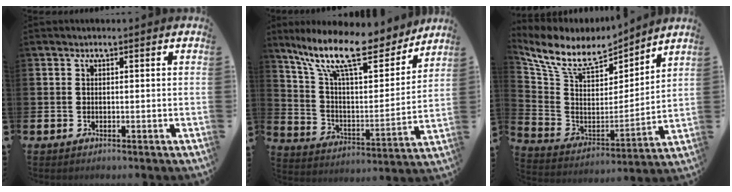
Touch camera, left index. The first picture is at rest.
{"total": 14.5, "force": [11.2, 4.5, 8.1], "torque": [-0.178, -0.064, 0.190]}
{"total": 9.9, "force": [8.3, 4.0, 3.6], "torque": [-0.119, -0.048, 0.148]}